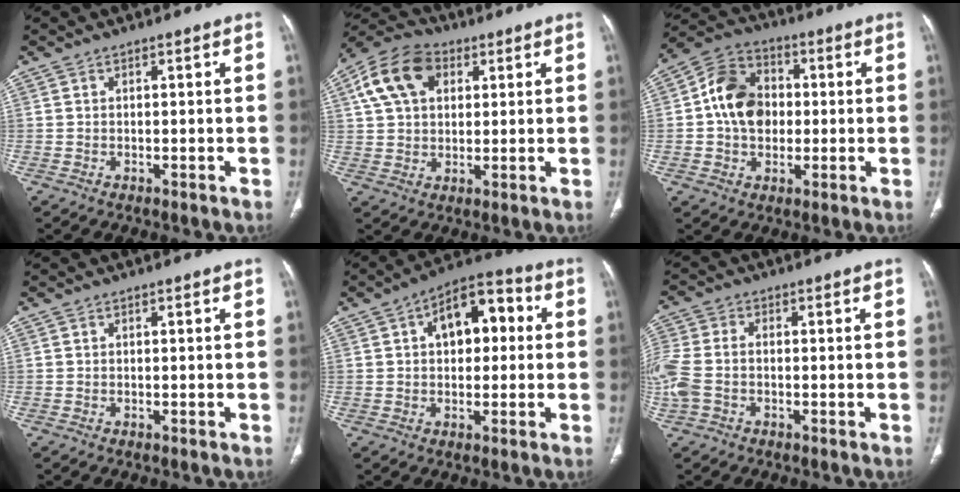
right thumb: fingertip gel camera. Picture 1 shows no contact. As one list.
[{"total": 12.7, "force": [4.5, 8.7, 8.1], "torque": [-0.140, 0.011, 0.074]}, {"total": 12.2, "force": [0.4, 9.5, 7.7], "torque": [-0.109, 0.026, -0.001]}, {"total": 0.0}, {"total": 11.7, "force": [2.4, 6.8, 9.2], "torque": [-0.102, 0.029, 0.028]}, {"total": 8.7, "force": [-1.6, 5.9, 6.1], "torque": [-0.169, 0.014, -0.034]}]